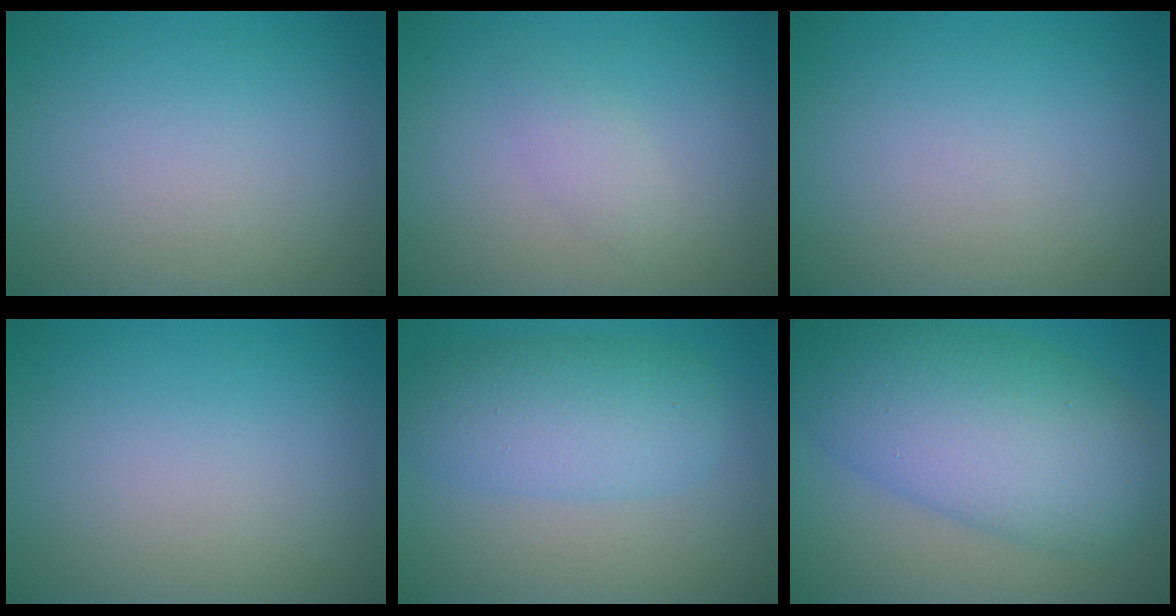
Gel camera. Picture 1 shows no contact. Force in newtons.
{"total": 1.4, "press": 1.4, "slide": 0.1}
{"total": 0.0}
{"total": 0.0}
{"total": 5.5, "press": 5.5, "slide": 0.1}
{"total": 11.5, "press": 11.5, "slide": 0.1}